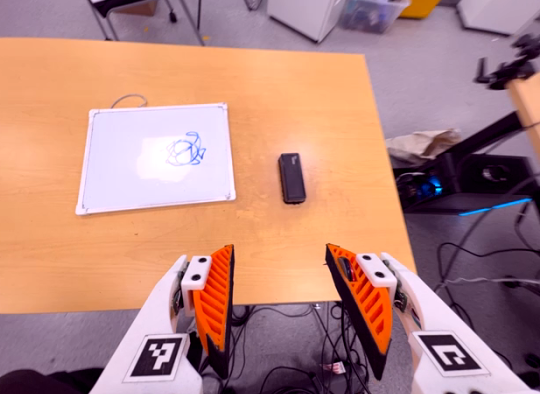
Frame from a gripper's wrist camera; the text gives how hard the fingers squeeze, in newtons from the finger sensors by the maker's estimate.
{"total": 0.0}